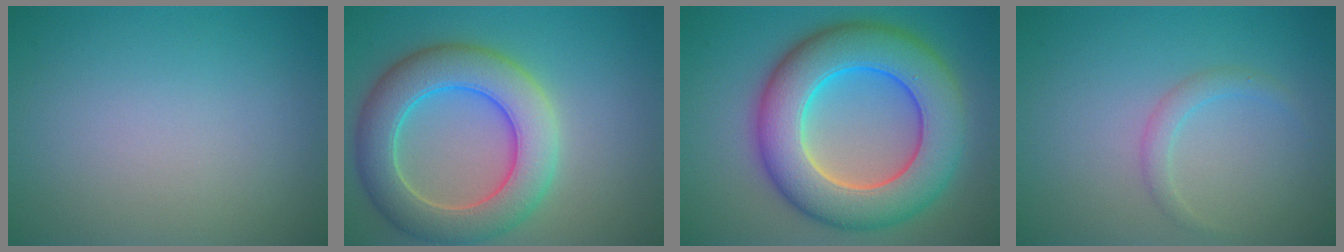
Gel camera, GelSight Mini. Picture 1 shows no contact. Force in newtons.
{"total": 7.9, "press": 7.9, "slide": 0.5}
{"total": 11.4, "press": 11.4, "slide": 0.3}
{"total": 1.4, "press": 1.4, "slide": 0.1}